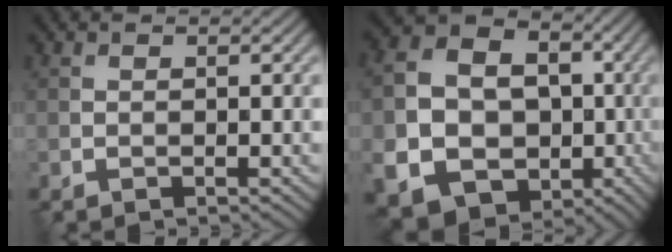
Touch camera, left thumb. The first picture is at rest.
{"total": 17.4, "force": [-4.5, 14.9, 7.8], "torque": [-0.189, -0.040, -0.095]}